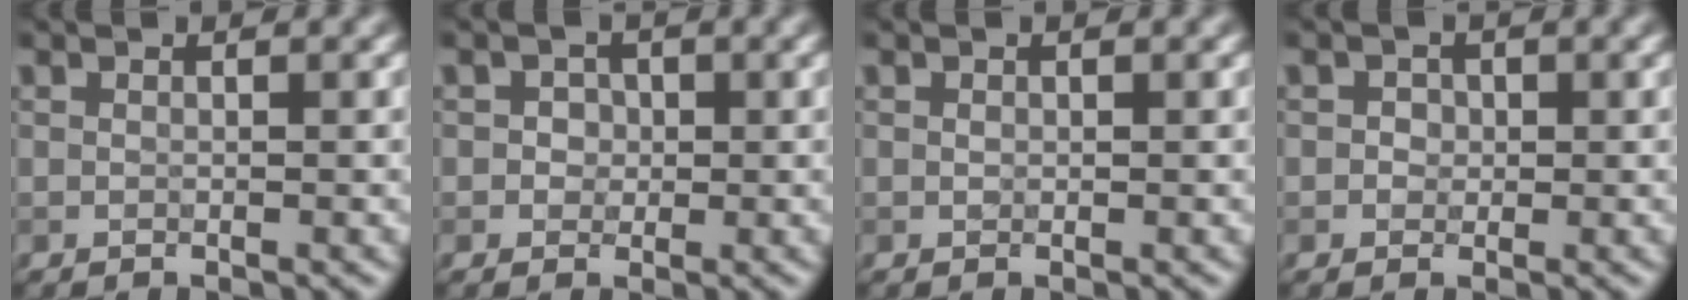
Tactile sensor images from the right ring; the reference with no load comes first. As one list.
[{"total": 1.6, "force": [0.2, 1.5, 0.6], "torque": [-0.003, 0.006, 0.002]}, {"total": 0.0}, {"total": 1.0, "force": [0.0, 1.0, 0.3], "torque": [0.000, 0.000, -0.001]}]